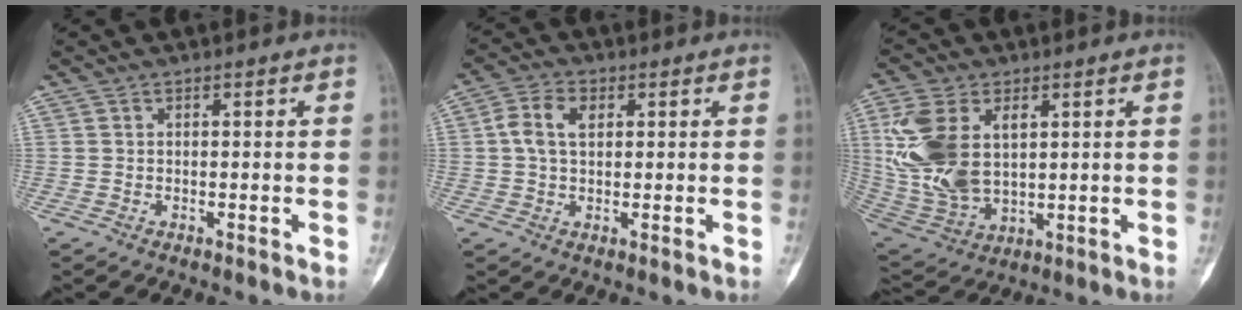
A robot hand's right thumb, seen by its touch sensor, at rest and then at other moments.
{"total": 5.7, "force": [1.2, 3.5, 4.3], "torque": [-0.085, 0.013, 0.019]}
{"total": 16.4, "force": [3.4, 10.2, 12.4], "torque": [-0.256, -0.011, 0.078]}